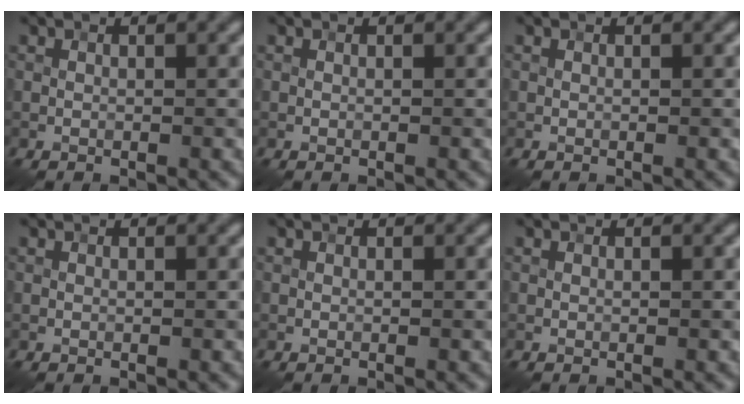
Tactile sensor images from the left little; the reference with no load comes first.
{"total": 0.0}
{"total": 0.0}
{"total": 0.0}
{"total": 0.0}
{"total": 0.0}